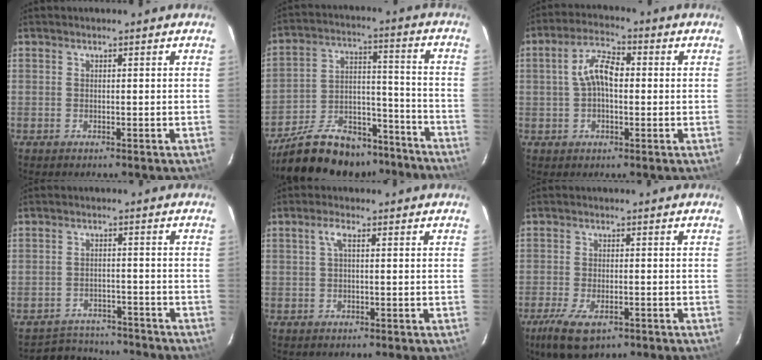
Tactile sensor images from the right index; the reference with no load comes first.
{"total": 22.8, "force": [-19.0, 9.7, 8.1], "torque": [-0.163, 0.050, -0.268]}
{"total": 7.5, "force": [0.6, 3.8, 6.4], "torque": [-0.121, 0.022, 0.011]}
{"total": 10.5, "force": [-9.3, 4.3, 1.8], "torque": [-0.047, 0.025, -0.120]}
{"total": 2.1, "force": [0.4, 0.6, 2.0], "torque": [-0.040, 0.009, 0.007]}
{"total": 8.9, "force": [-5.2, 3.8, 6.1], "torque": [-0.147, -0.029, -0.090]}